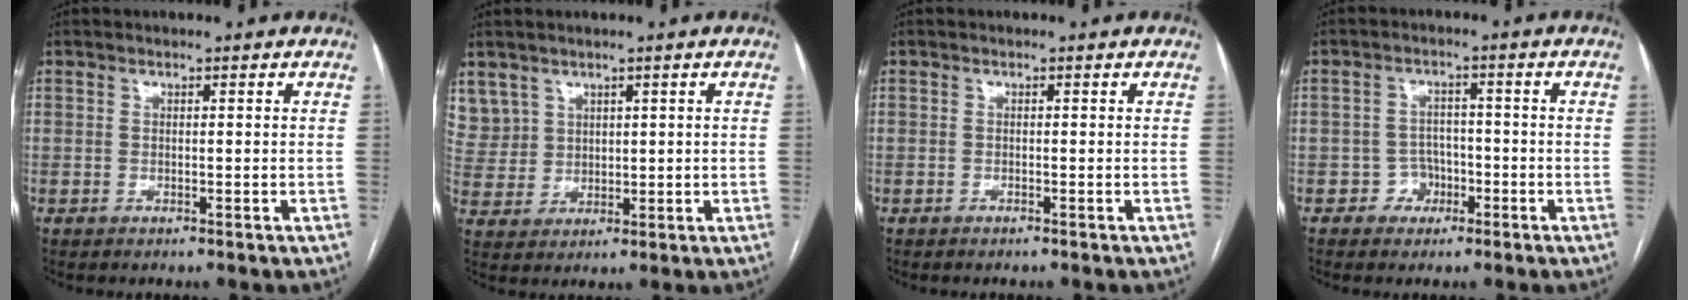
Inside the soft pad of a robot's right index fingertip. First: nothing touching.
{"total": 7.2, "force": [4.3, 5.8, 0.4], "torque": [-0.018, 0.018, 0.104]}
{"total": 0.0}
{"total": 3.4, "force": [-1.4, 3.1, 0.4], "torque": [0.002, 0.013, -0.020]}